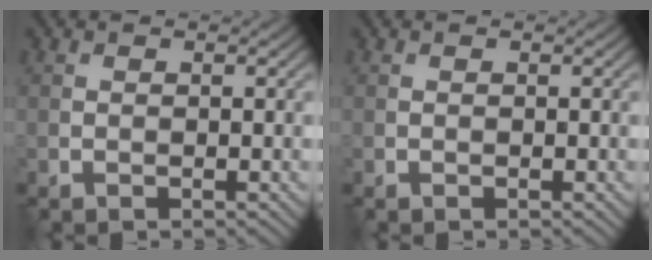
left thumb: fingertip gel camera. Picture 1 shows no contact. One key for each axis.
{"total": 0.0}